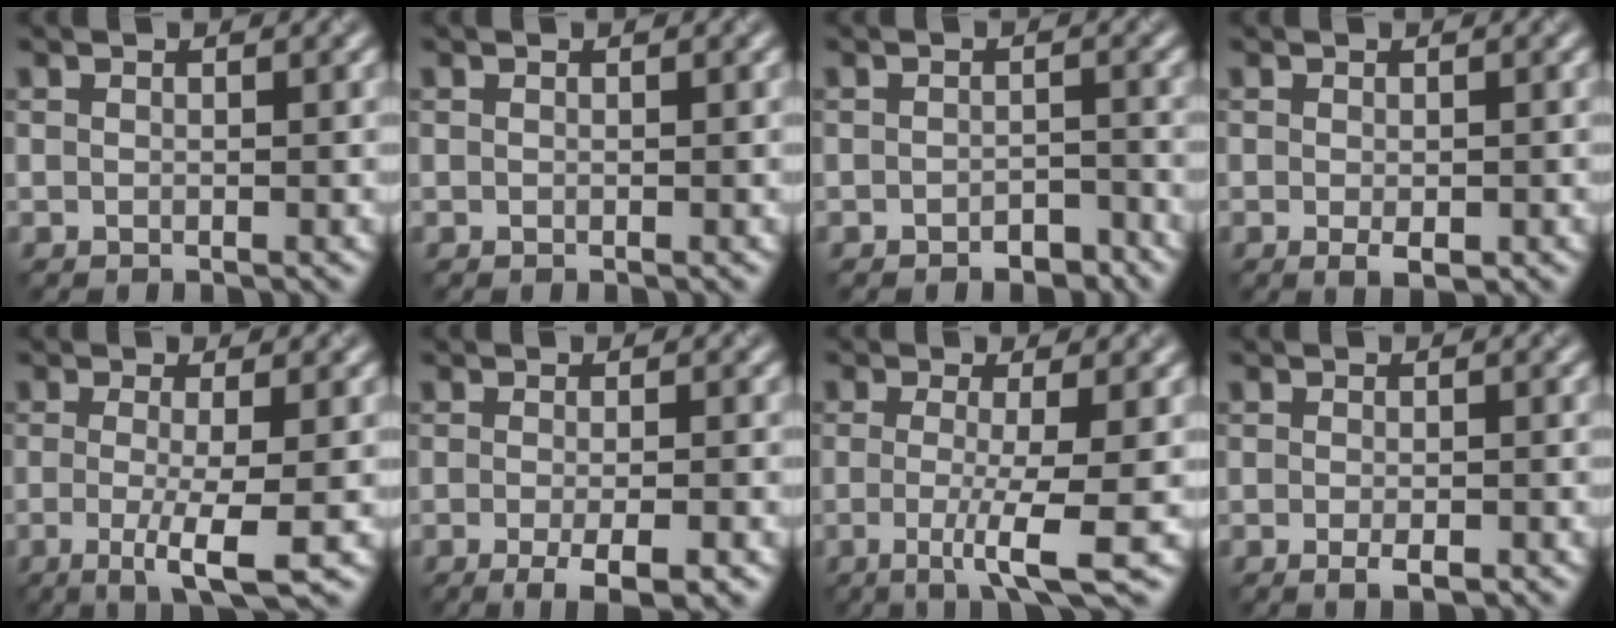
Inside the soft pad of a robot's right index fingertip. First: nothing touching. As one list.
[{"total": 0.0}, {"total": 1.9, "force": [-1.8, 0.1, 0.5], "torque": [-0.011, 0.004, -0.019]}, {"total": 1.0, "force": [-0.6, -0.1, 0.8], "torque": [-0.019, -0.001, 0.002]}, {"total": 4.7, "force": [-1.5, 0.8, 4.4], "torque": [-0.080, -0.008, -0.018]}, {"total": 4.0, "force": [-2.1, 0.7, 3.4], "torque": [-0.051, 0.000, -0.020]}, {"total": 4.8, "force": [-1.3, 0.7, 4.6], "torque": [-0.086, -0.010, -0.016]}, {"total": 1.4, "force": [-1.0, -0.1, 0.9], "torque": [-0.023, 0.000, -0.004]}]